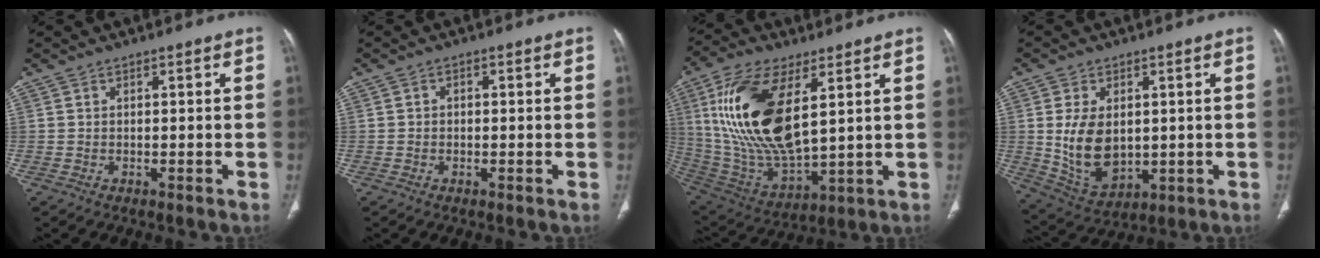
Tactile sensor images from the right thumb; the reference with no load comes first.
{"total": 0.7, "force": [-0.1, 0.6, 0.4], "torque": [-0.001, 0.002, -0.005]}
{"total": 22.6, "force": [6.3, 10.0, 19.3], "torque": [-0.385, -0.030, 0.127]}
{"total": 11.6, "force": [0.7, 7.5, 8.8], "torque": [-0.146, -0.012, 0.038]}